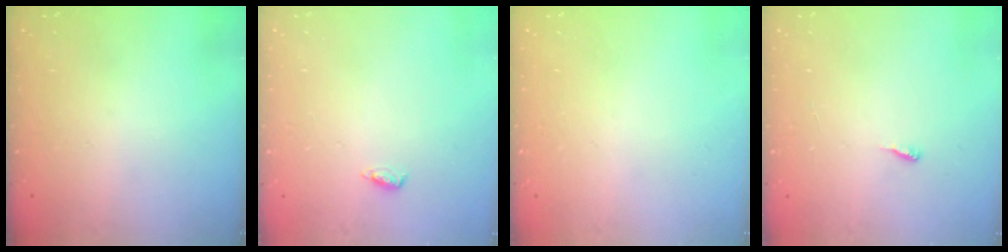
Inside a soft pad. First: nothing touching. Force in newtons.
{"total": 4.4, "press": 4.1, "slide": 1.5}
{"total": 0.0}
{"total": 4.1, "press": 4.0, "slide": 0.5}